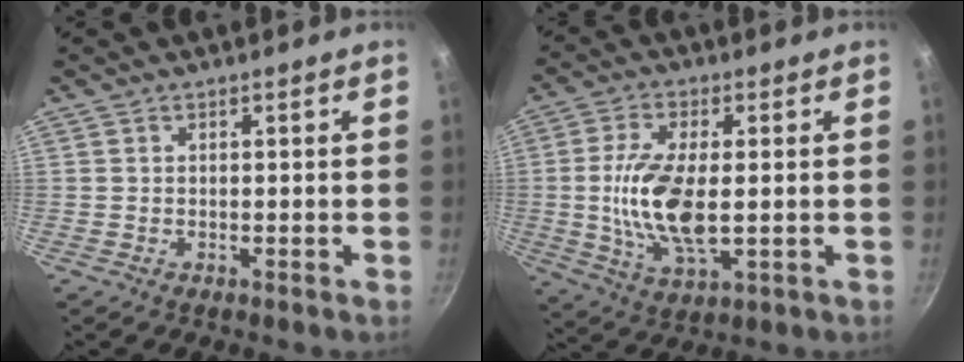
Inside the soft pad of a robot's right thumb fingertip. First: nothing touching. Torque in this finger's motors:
{"motor_torque": [1.86, 1.96, 1.50, -0.73, 0.28]}